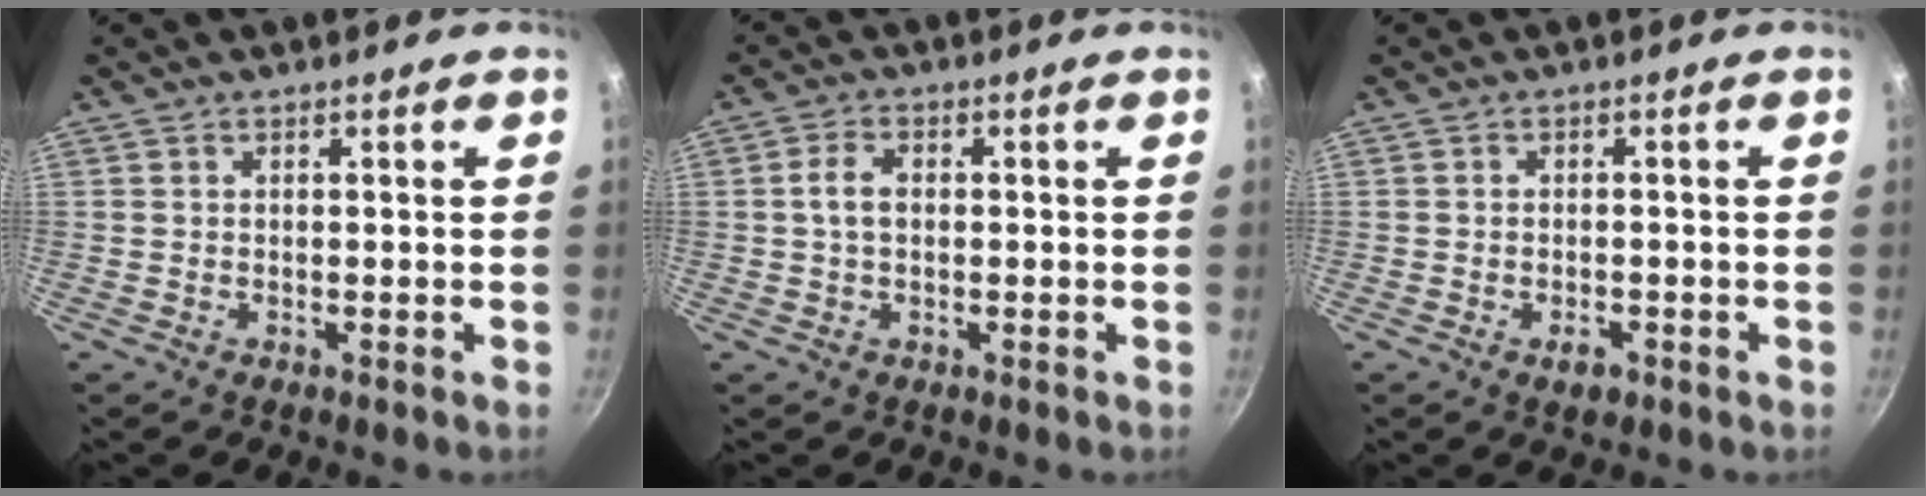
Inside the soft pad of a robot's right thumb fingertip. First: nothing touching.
{"total": 3.8, "force": [0.2, 2.5, 2.9], "torque": [-0.052, 0.010, -0.001]}
{"total": 2.5, "force": [-1.3, 1.3, 1.7], "torque": [-0.026, 0.007, -0.019]}